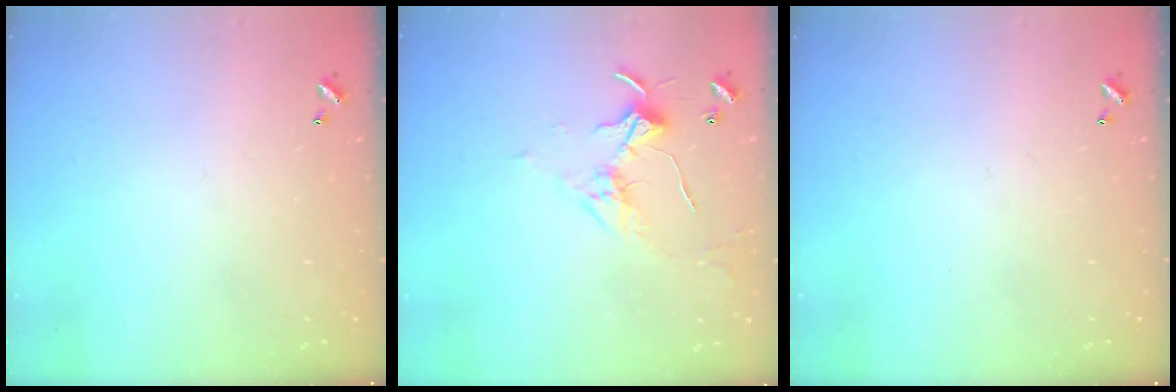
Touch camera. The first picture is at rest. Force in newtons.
{"total": 4.2, "press": 4.2, "slide": 0.4}
{"total": 0.0}